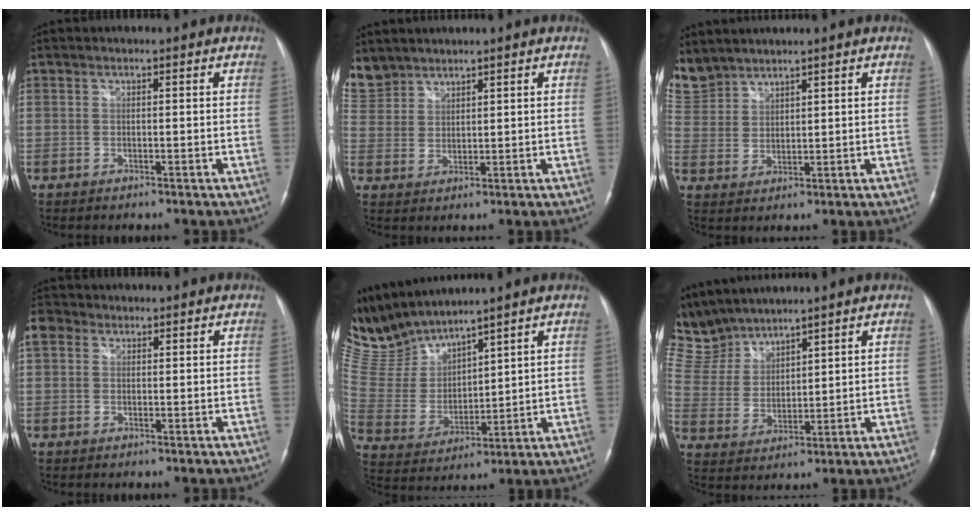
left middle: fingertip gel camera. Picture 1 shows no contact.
{"total": 6.5, "force": [5.8, 3.0, 0.4], "torque": [-0.016, 0.012, 0.128]}
{"total": 8.5, "force": [7.6, 3.7, 1.1], "torque": [-0.047, 0.012, 0.171]}
{"total": 3.0, "force": [1.3, 2.4, 1.3], "torque": [-0.034, 0.021, 0.024]}
{"total": 11.6, "force": [11.2, 1.2, 3.0], "torque": [-0.088, 0.009, 0.244]}
{"total": 9.2, "force": [8.9, 1.7, 1.0], "torque": [-0.045, 0.017, 0.199]}